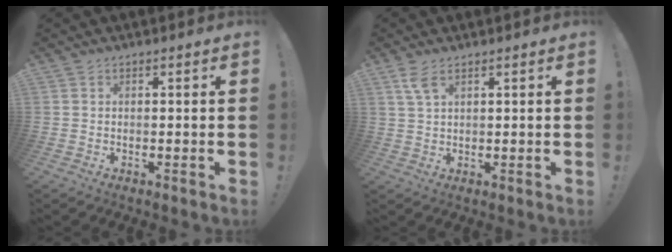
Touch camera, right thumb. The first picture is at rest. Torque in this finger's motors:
{"motor_torque": [-0.42, 0.30, 0.08, -0.05, 0.05]}